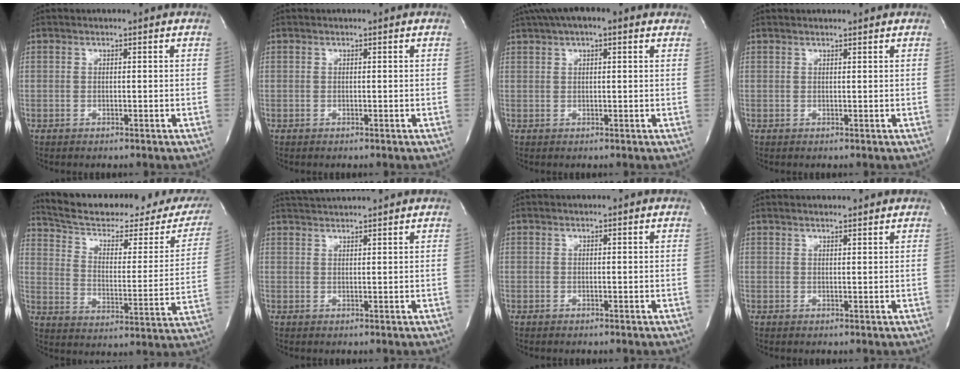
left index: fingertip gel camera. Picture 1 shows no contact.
{"total": 0.0}
{"total": 8.0, "force": [5.4, 2.2, 5.4], "torque": [-0.090, 0.042, 0.080]}
{"total": 1.9, "force": [1.8, 0.1, 0.4], "torque": [-0.010, 0.012, 0.025]}
{"total": 27.0, "force": [23.7, 6.2, 11.5], "torque": [-0.177, -0.041, 0.308]}
{"total": 4.7, "force": [4.6, -0.9, 0.9], "torque": [-0.015, 0.023, 0.074]}
{"total": 0.0}
{"total": 3.2, "force": [3.1, 0.3, 0.8], "torque": [-0.017, 0.014, 0.041]}